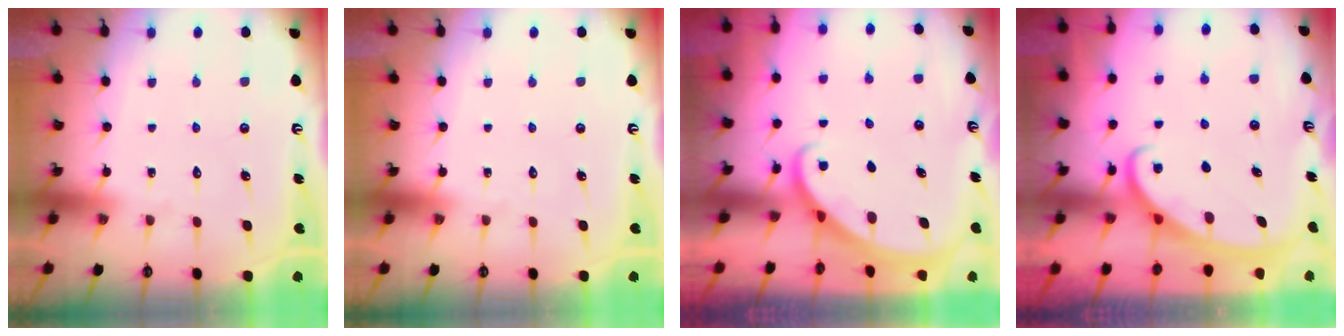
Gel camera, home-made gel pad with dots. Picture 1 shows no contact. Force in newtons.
{"total": 0.0}
{"total": 1.8, "press": 1.8, "slide": 0.1}
{"total": 2.7, "press": 2.7, "slide": 0.4}